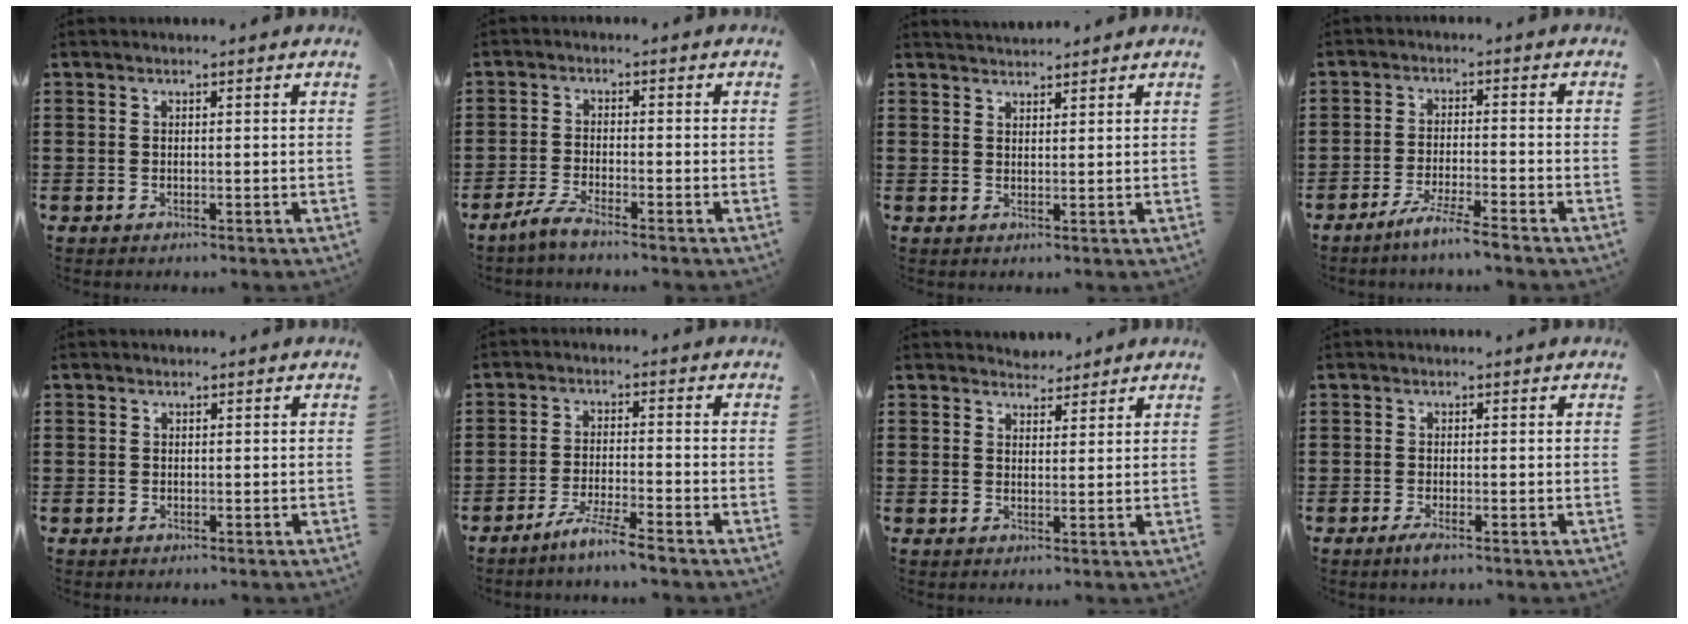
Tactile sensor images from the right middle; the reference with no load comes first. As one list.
[{"total": 3.0, "force": [-2.5, 0.1, 1.6], "torque": [-0.049, -0.005, -0.053]}, {"total": 1.8, "force": [1.8, 0.1, -0.2], "torque": [-0.001, 0.001, 0.035]}, {"total": 4.4, "force": [-3.8, -0.5, 2.2], "torque": [-0.042, -0.007, -0.072]}, {"total": 0.6, "force": [-0.2, 0.6, 0.0], "torque": [-0.001, 0.005, -0.006]}, {"total": 4.8, "force": [-4.2, -0.5, 2.2], "torque": [-0.043, -0.007, -0.079]}, {"total": 2.4, "force": [2.4, 0.5, -0.3], "torque": [0.006, -0.005, 0.045]}, {"total": 1.7, "force": [-0.9, 0.3, 1.5], "torque": [-0.032, -0.007, -0.018]}]